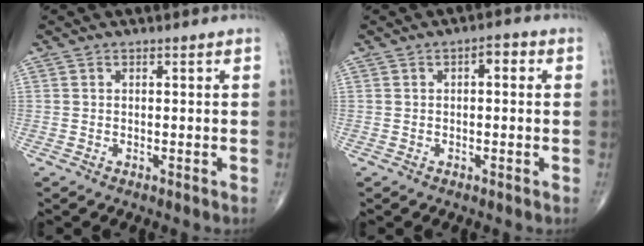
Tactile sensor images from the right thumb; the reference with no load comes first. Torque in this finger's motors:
{"motor_torque": [0.28, 0.17, 0.01, -0.23, -0.01]}